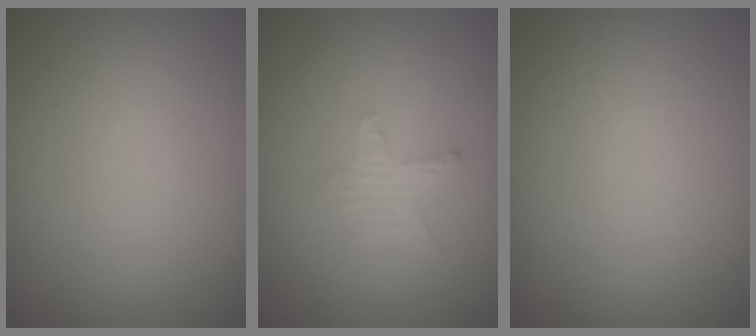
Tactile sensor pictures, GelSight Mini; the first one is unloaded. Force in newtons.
{"total": 1.5, "press": 1.4, "slide": 0.3}
{"total": 0.0}